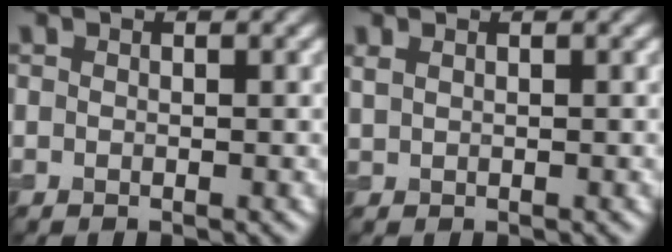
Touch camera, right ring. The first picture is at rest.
{"total": 0.7, "force": [0.5, 0.3, 0.4], "torque": [-0.012, 0.002, 0.014]}